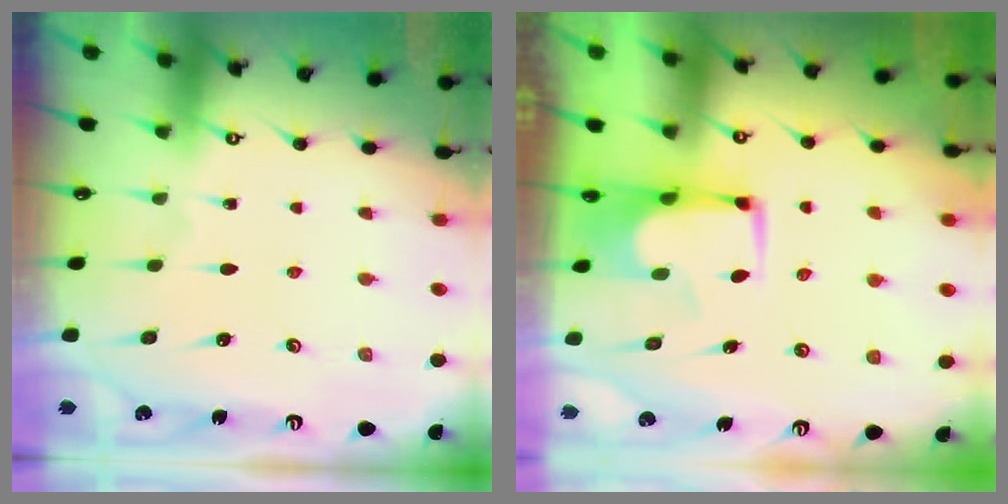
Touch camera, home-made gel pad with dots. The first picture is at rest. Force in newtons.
{"total": 0.6, "press": 0.3, "slide": 0.5}